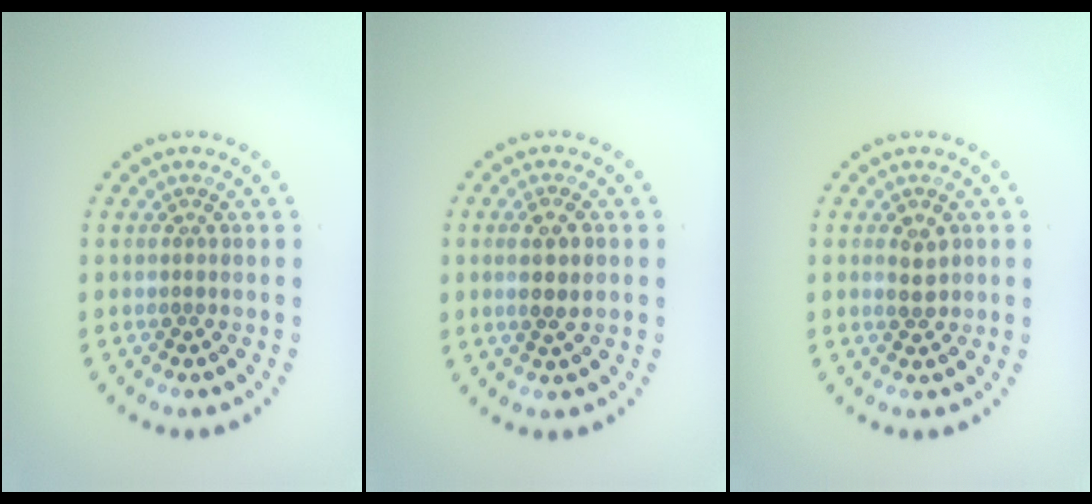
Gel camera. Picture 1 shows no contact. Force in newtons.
{"total": 2.6, "press": 2.5, "slide": 0.7}
{"total": 1.8, "press": 1.8, "slide": 0.2}